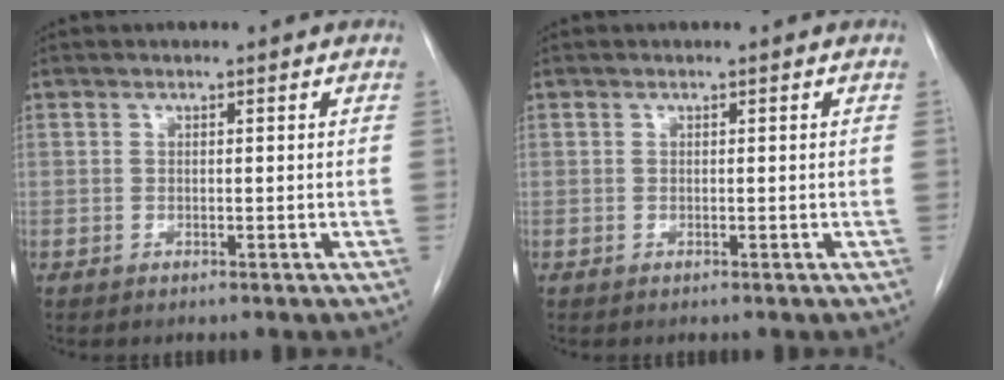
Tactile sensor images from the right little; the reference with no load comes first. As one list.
[{"total": 0.0}]